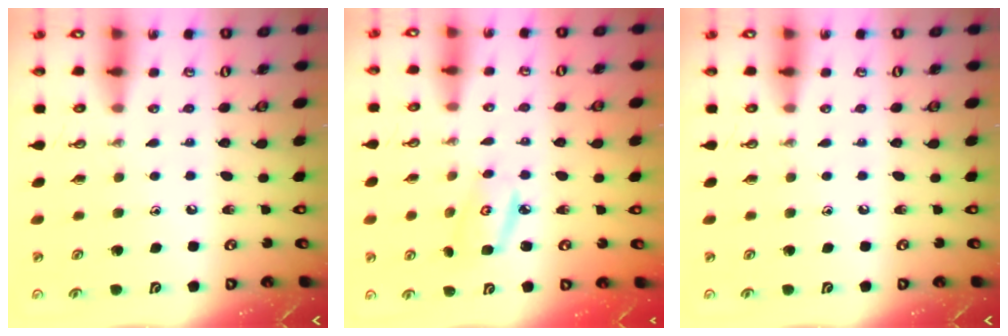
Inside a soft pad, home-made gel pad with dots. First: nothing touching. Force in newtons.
{"total": 4.6, "press": 4.6, "slide": 0.2}
{"total": 0.0}